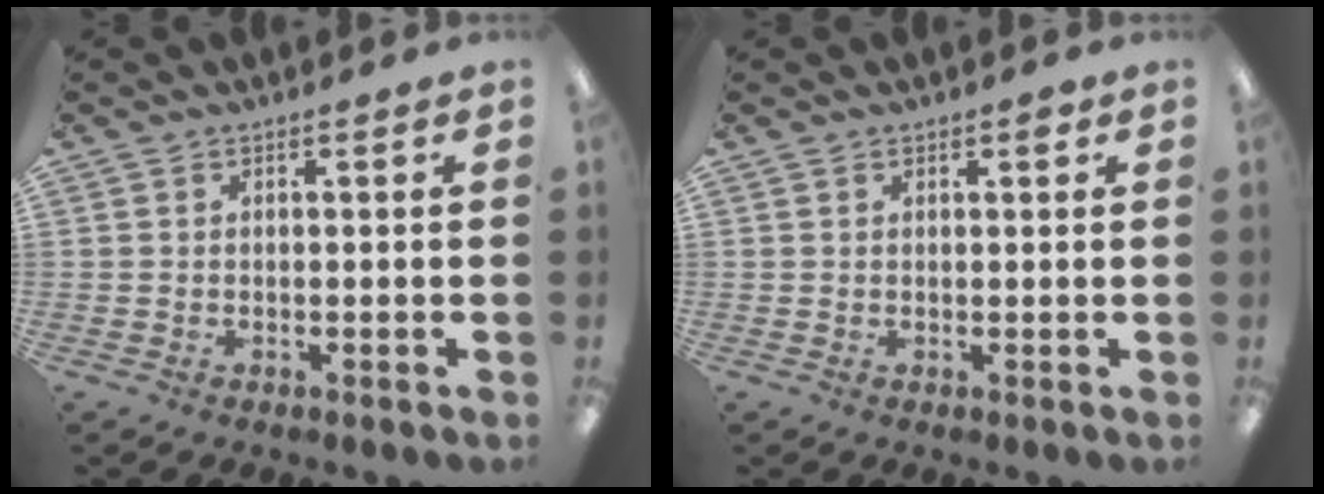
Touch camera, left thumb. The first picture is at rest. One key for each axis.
{"total": 1.4, "fx": 0.9, "fy": 0.6, "fz": 0.9, "tx": -0.011, "ty": -0.001, "tz": 0.013}